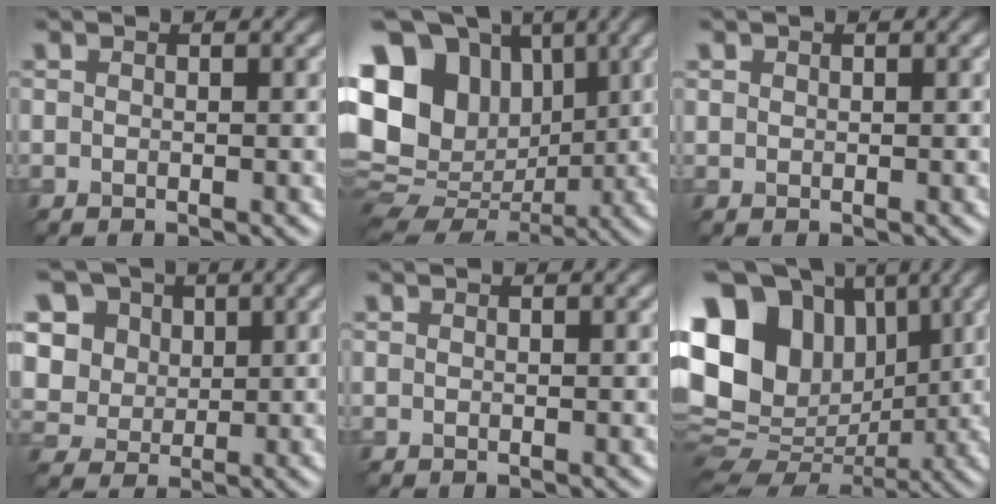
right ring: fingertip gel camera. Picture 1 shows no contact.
{"total": 17.6, "force": [3.1, 14.0, 10.2], "torque": [-0.216, 0.025, 0.058]}
{"total": 0.5, "force": [0.2, 0.5, 0.0], "torque": [0.003, -0.003, 0.007]}
{"total": 10.6, "force": [4.3, 8.4, 4.8], "torque": [-0.115, 0.021, 0.066]}
{"total": 0.0}
{"total": 15.8, "force": [3.4, 12.1, 9.5], "torque": [-0.188, 0.024, 0.065]}